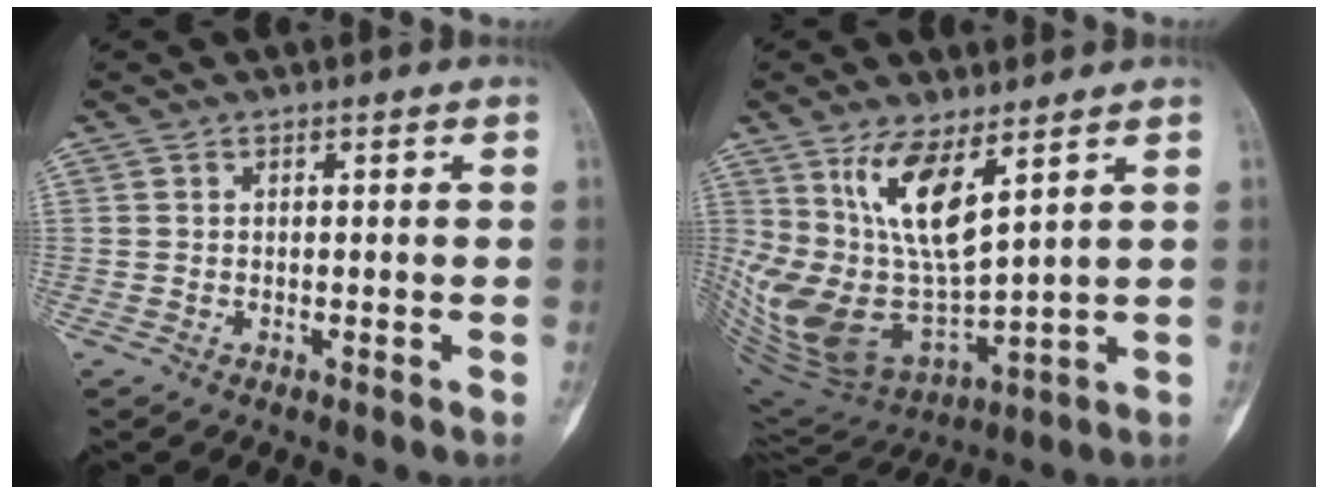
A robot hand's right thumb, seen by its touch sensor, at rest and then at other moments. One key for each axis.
{"total": 19.7, "fx": 7.0, "fy": 7.9, "fz": 16.6, "tx": -0.330, "ty": -0.048, "tz": 0.157}